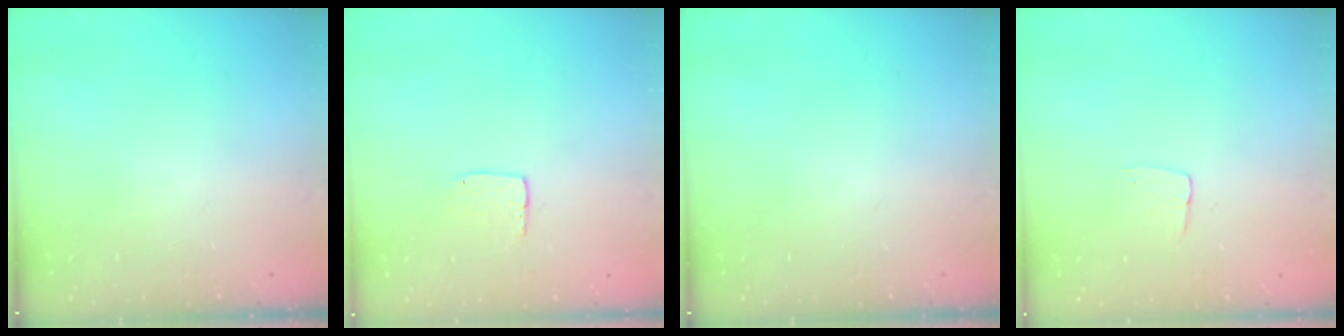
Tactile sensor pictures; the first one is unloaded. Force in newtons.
{"total": 5.6, "press": 5.6, "slide": 0.2}
{"total": 0.0}
{"total": 3.4, "press": 3.4, "slide": 0.2}